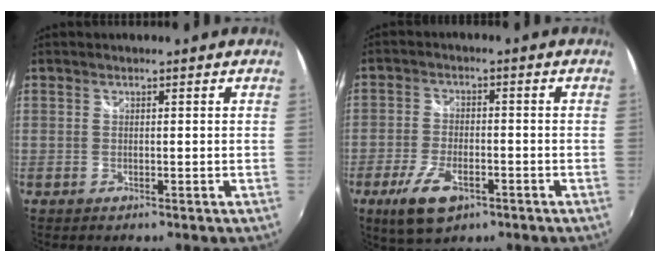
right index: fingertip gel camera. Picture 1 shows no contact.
{"total": 9.2, "force": [-4.9, 4.4, 6.5], "torque": [-0.151, -0.017, -0.087]}